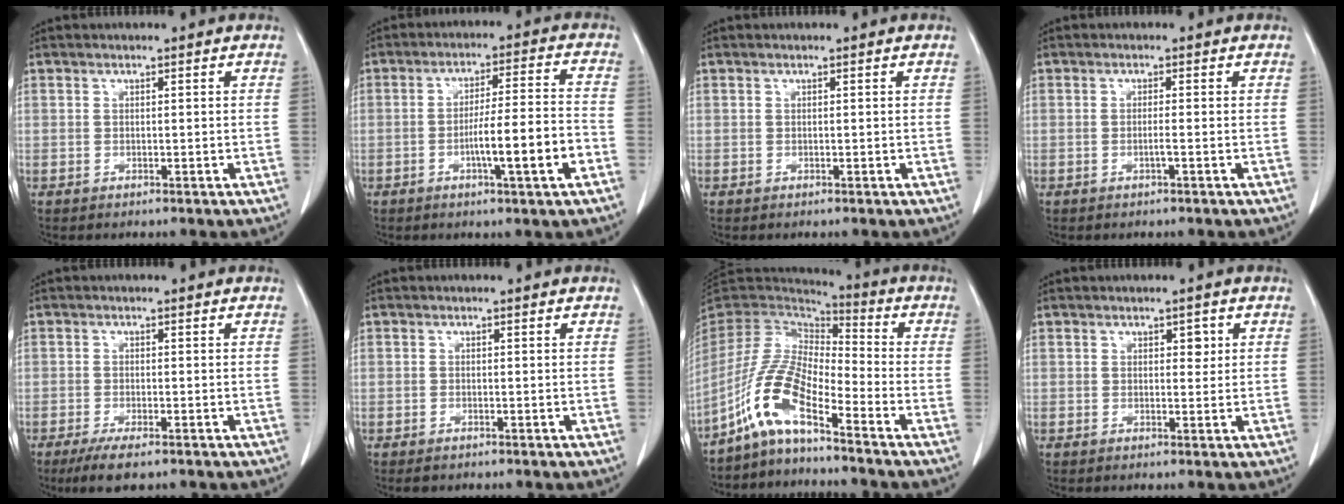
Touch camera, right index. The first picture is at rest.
{"total": 9.8, "force": [-3.4, 0.0, 9.2], "torque": [-0.146, 0.004, -0.055]}
{"total": 0.0}
{"total": 1.1, "force": [-0.4, -0.2, 1.0], "torque": [-0.019, 0.000, -0.007]}
{"total": 5.0, "force": [-3.4, 1.1, 3.4], "torque": [-0.060, -0.012, -0.053]}
{"total": 0.9, "force": [-0.7, 0.4, 0.4], "torque": [-0.012, -0.002, -0.009]}
{"total": 10.1, "force": [-6.6, 1.9, 7.3], "torque": [-0.169, 0.009, -0.137]}
{"total": 1.6, "force": [0.6, 0.9, 1.1], "torque": [-0.012, 0.000, 0.007]}